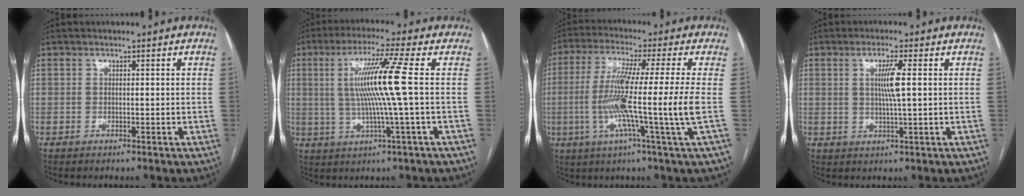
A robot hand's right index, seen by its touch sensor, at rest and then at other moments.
{"total": 10.4, "force": [1.0, -1.9, 10.2], "torque": [-0.194, 0.005, 0.022]}
{"total": 13.7, "force": [-2.1, -2.2, 13.4], "torque": [-0.248, -0.021, -0.045]}
{"total": 4.4, "force": [0.8, -0.3, 4.3], "torque": [-0.082, -0.003, 0.016]}